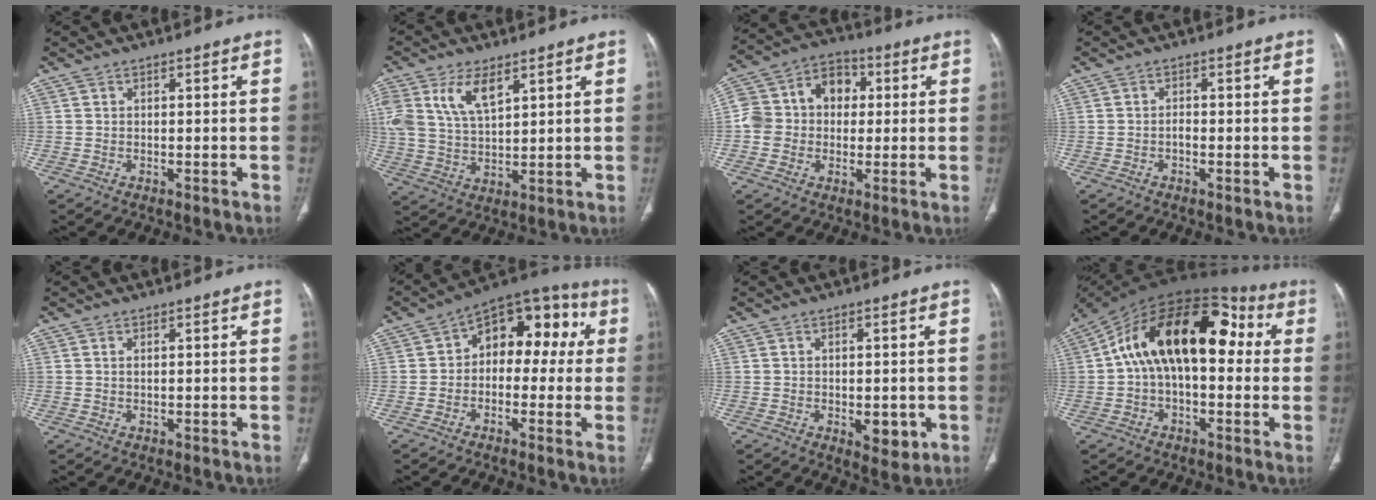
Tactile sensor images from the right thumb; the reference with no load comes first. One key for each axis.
{"total": 10.7, "fx": 5.3, "fy": 5.4, "fz": 7.5, "tx": -0.151, "ty": -0.011, "tz": 0.113}
{"total": 12.4, "fx": 0.9, "fy": 10.3, "fz": 6.7, "tx": -0.093, "ty": 0.039, "tz": 0.007}
{"total": 1.1, "fx": -0.5, "fy": 0.5, "fz": 0.8, "tx": -0.013, "ty": 0.002, "tz": -0.009}
{"total": 0.5, "fx": 0.2, "fy": 0.2, "fz": 0.5, "tx": -0.009, "ty": 0.001, "tz": 0.004}
{"total": 13.6, "fx": 1.6, "fy": 8.8, "fz": 10.3, "tx": -0.081, "ty": 0.051, "tz": 0.005}
{"total": 5.1, "fx": -1.2, "fy": 2.7, "fz": 4.1, "tx": -0.040, "ty": -0.006, "tz": -0.006}
{"total": 21.7, "fx": 2.8, "fy": 12.2, "fz": 17.8, "tx": -0.267, "ty": 0.054, "tz": 0.029}